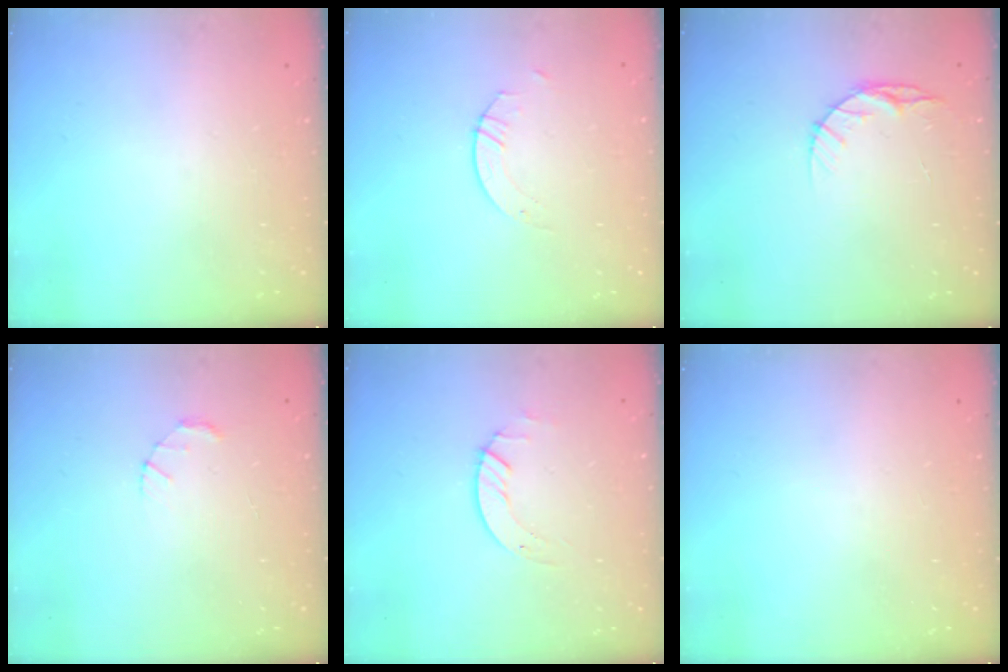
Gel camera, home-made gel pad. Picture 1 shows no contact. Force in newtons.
{"total": 2.6, "press": 2.6, "slide": 0.2}
{"total": 6.1, "press": 6.0, "slide": 0.6}
{"total": 1.5, "press": 1.5, "slide": 0.3}
{"total": 2.0, "press": 2.0, "slide": 0.2}
{"total": 0.0}